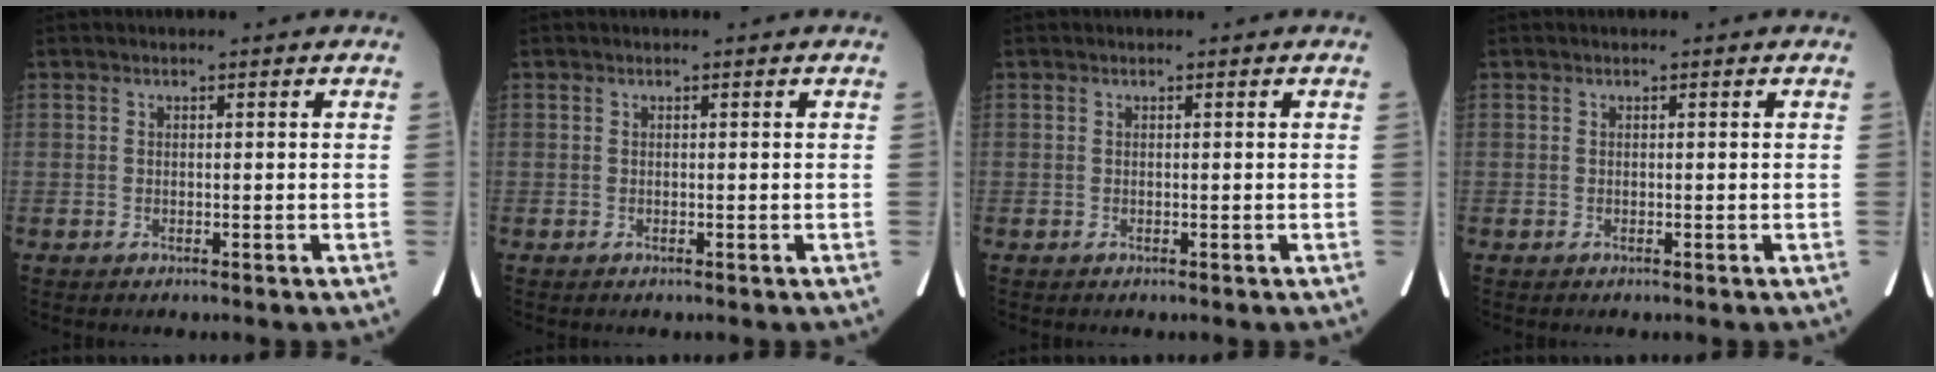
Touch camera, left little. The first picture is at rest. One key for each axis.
{"total": 0.0}
{"total": 0.0}
{"total": 0.0}